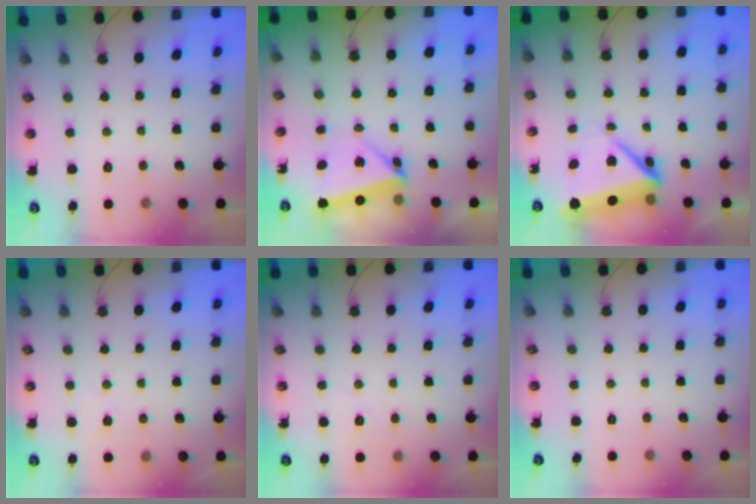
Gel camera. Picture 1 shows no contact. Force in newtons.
{"total": 6.2, "press": 6.1, "slide": 0.9}
{"total": 9.2, "press": 8.3, "slide": 4.1}
{"total": 3.1, "press": 2.9, "slide": 0.9}
{"total": 3.2, "press": 3.1, "slide": 0.7}
{"total": 0.0}